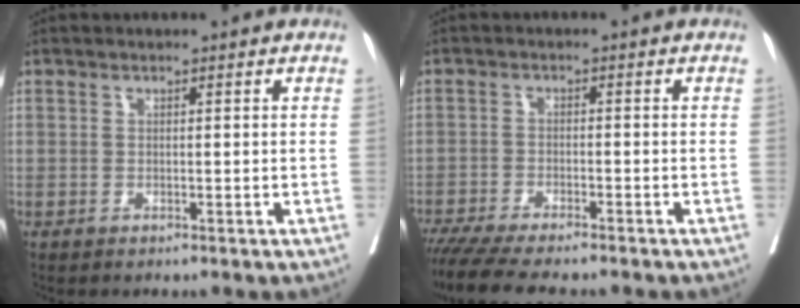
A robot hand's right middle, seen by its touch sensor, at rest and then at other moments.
{"total": 10.6, "force": [-9.1, 1.3, 5.3], "torque": [-0.074, -0.016, -0.140]}